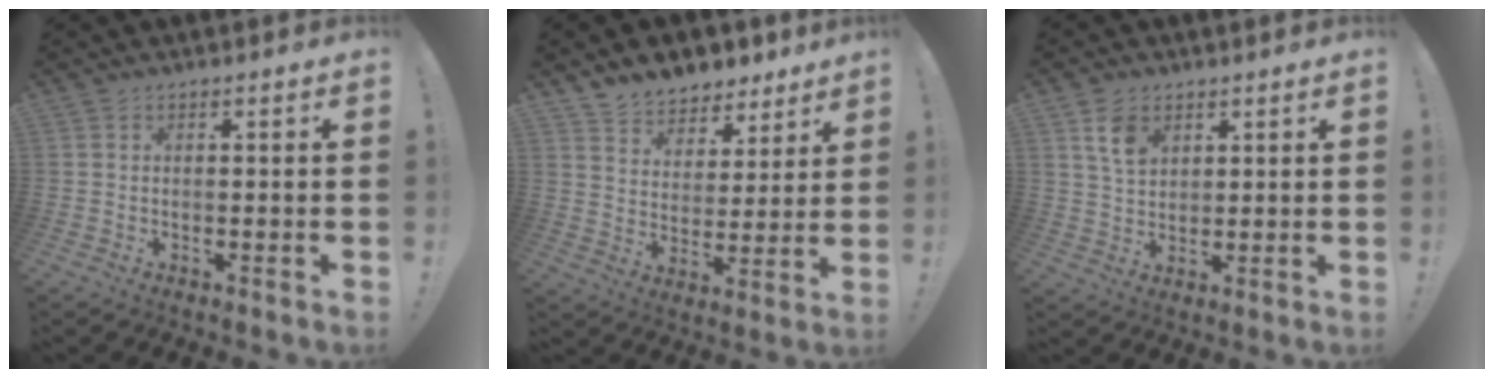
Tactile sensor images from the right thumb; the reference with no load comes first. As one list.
[{"total": 8.3, "force": [7.0, 4.5, 0.6], "torque": [-0.015, -0.064, 0.135]}, {"total": 7.2, "force": [3.7, 4.8, 3.9], "torque": [-0.056, -0.013, 0.069]}]